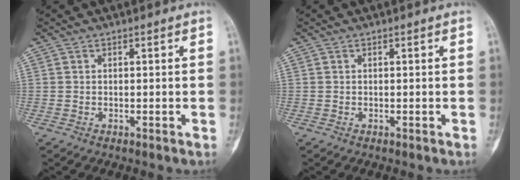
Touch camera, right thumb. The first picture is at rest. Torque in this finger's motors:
{"motor_torque": [0.00, 0.00, 0.11, 0.04, 0.01]}